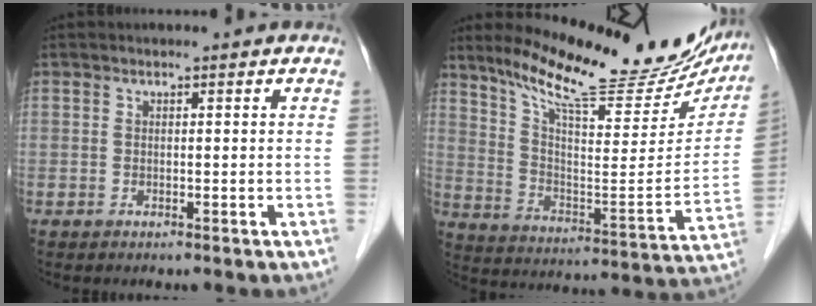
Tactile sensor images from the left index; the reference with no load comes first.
{"total": 24.7, "force": [21.2, 4.9, 11.7], "torque": [-0.185, -0.041, 0.299]}